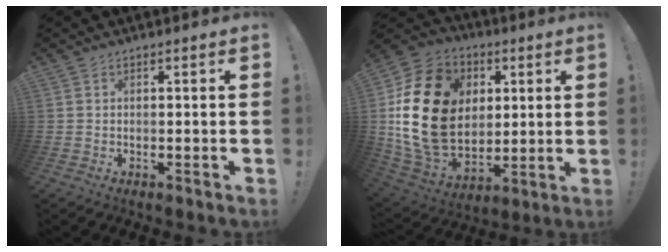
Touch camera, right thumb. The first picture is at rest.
{"total": 25.5, "force": [4.0, 19.3, 16.2], "torque": [-0.302, -0.014, 0.096]}